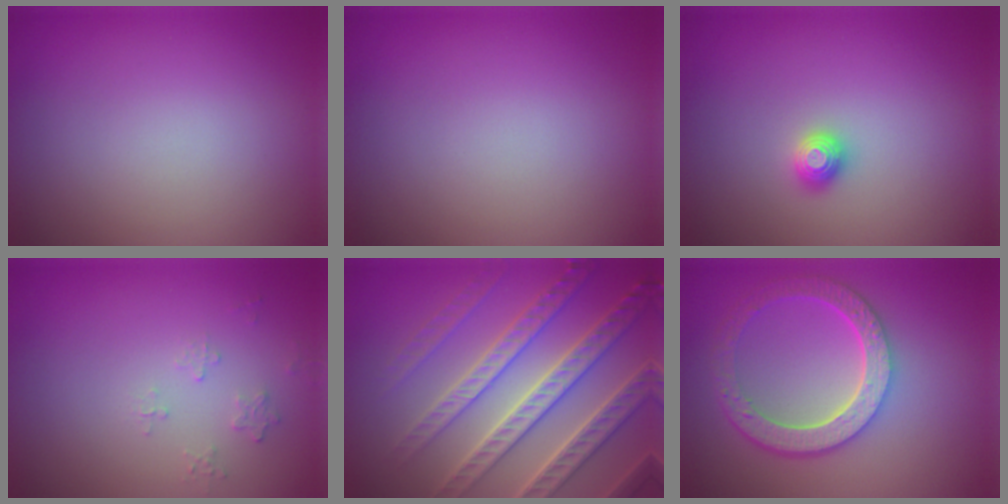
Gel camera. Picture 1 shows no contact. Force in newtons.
{"total": 0.0}
{"total": 1.1, "press": 1.1, "slide": 0.2}
{"total": 0.7, "press": 0.5, "slide": 0.5}
{"total": 7.1, "press": 6.8, "slide": 1.8}
{"total": 6.0, "press": 4.5, "slide": 4.0}